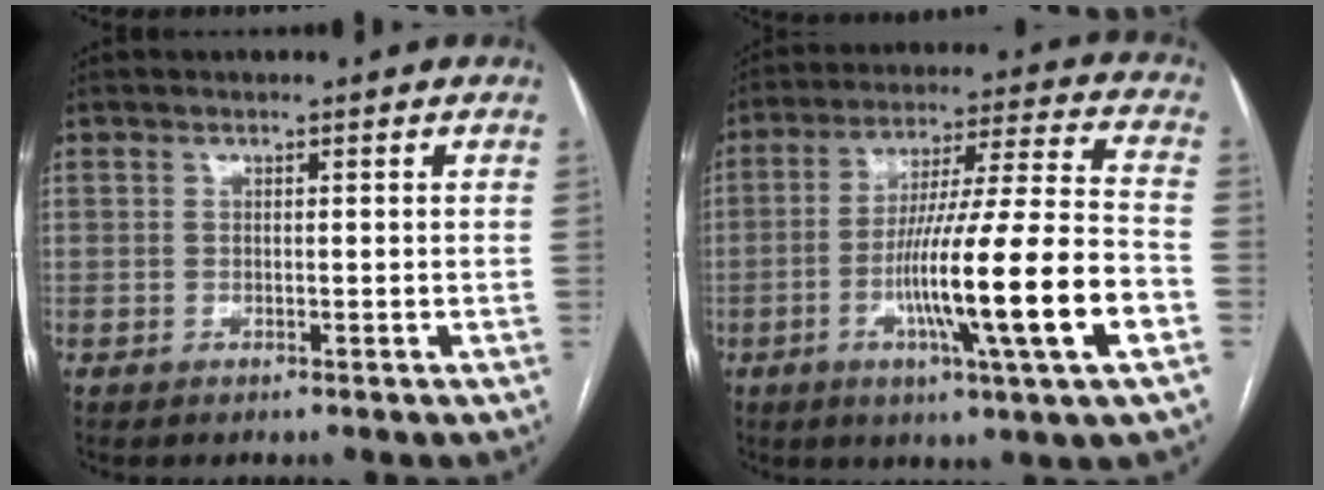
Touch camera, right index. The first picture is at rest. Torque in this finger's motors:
{"motor_torque": [2.14, 0.00, 1.05, 0.21]}